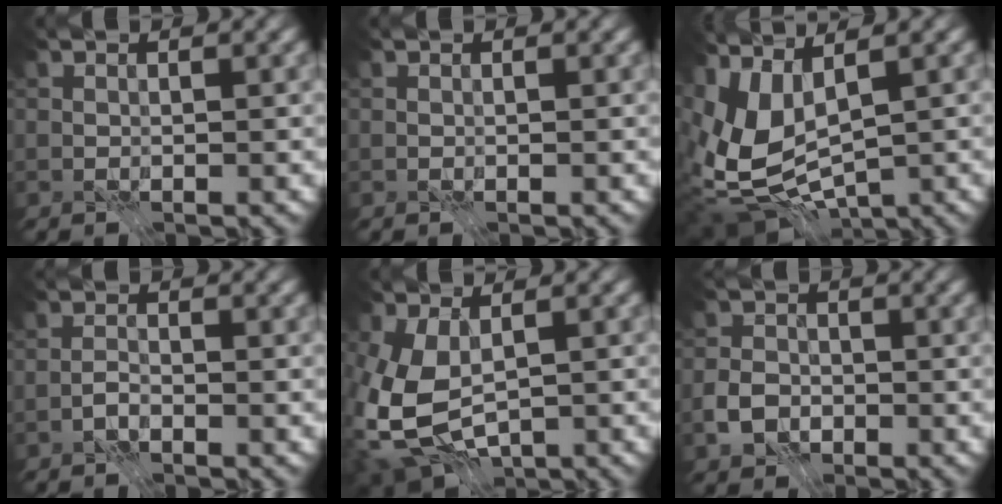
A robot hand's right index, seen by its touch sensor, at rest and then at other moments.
{"total": 0.0}
{"total": 10.2, "force": [-2.1, 5.7, 8.2], "torque": [-0.194, -0.015, -0.018]}
{"total": 1.4, "force": [-1.3, 0.4, 0.5], "torque": [-0.009, 0.003, -0.030]}
{"total": 8.1, "force": [-0.8, 5.2, 6.2], "torque": [-0.149, -0.025, -0.007]}
{"total": 2.7, "force": [-1.5, 2.0, 1.0], "torque": [-0.013, 0.001, -0.036]}